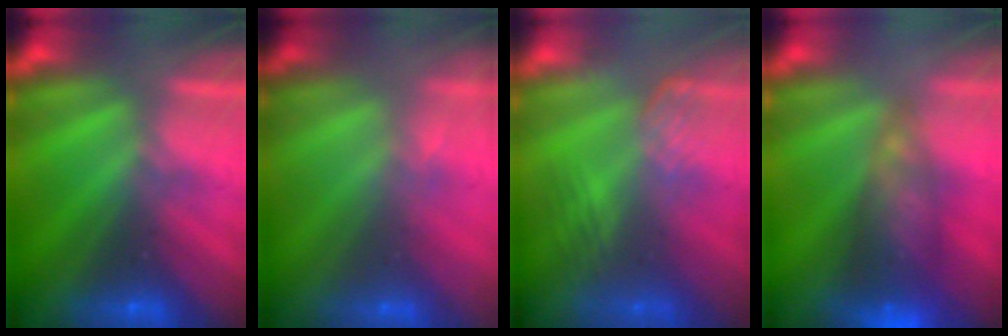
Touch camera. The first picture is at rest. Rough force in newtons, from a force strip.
{"total": 1.6}
{"total": 2.7}
{"total": 7.4}